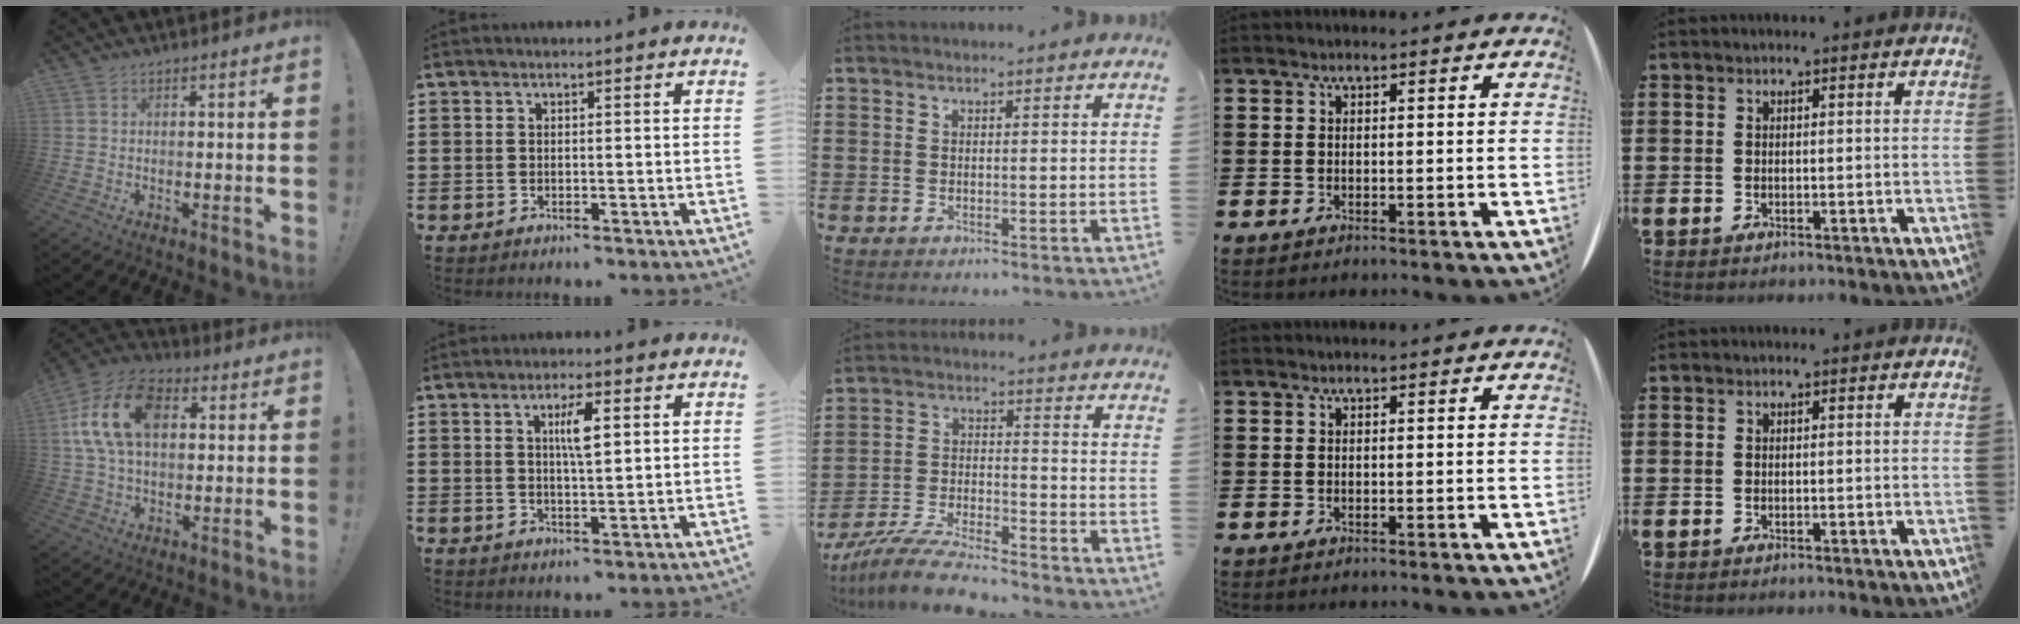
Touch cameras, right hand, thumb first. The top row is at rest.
{"thumb": {"total": 17.8, "force": [4.2, 11.6, 12.9], "torque": [-0.250, 0.004, 0.075]}, "index": {"total": 4.4, "force": [1.2, 1.0, 4.1], "torque": [-0.076, 0.006, 0.015]}, "middle": {"total": 8.6, "force": [-7.9, 0.9, 3.2], "torque": [-0.070, 0.010, -0.157]}}